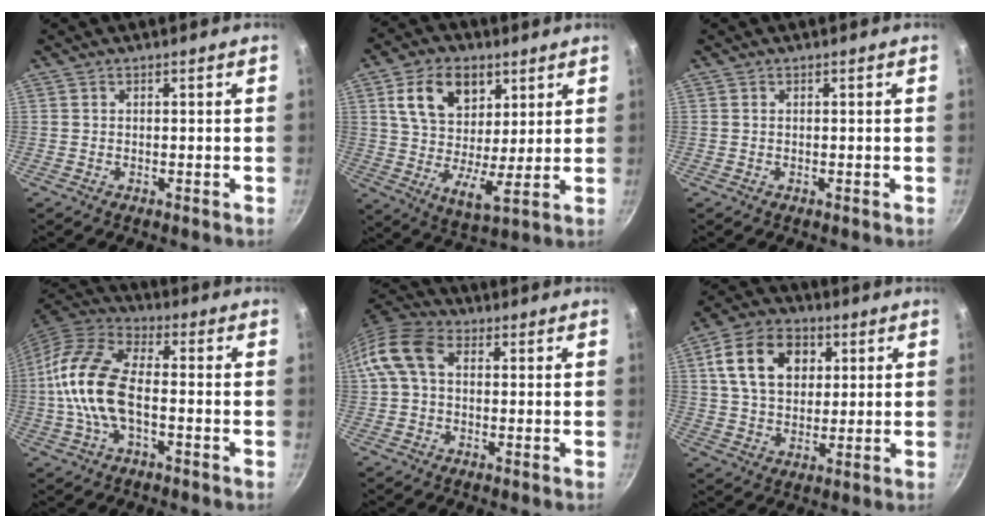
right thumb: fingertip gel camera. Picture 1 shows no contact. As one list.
[{"total": 14.4, "force": [6.1, 8.9, 9.6], "torque": [-0.140, -0.024, 0.103]}, {"total": 0.0}, {"total": 15.3, "force": [-1.8, 7.8, 13.0], "torque": [-0.252, 0.035, -0.050]}, {"total": 10.2, "force": [1.8, 6.9, 7.2], "torque": [-0.134, 0.024, 0.016]}, {"total": 14.2, "force": [4.3, 10.1, 9.0], "torque": [-0.140, 0.004, 0.066]}]